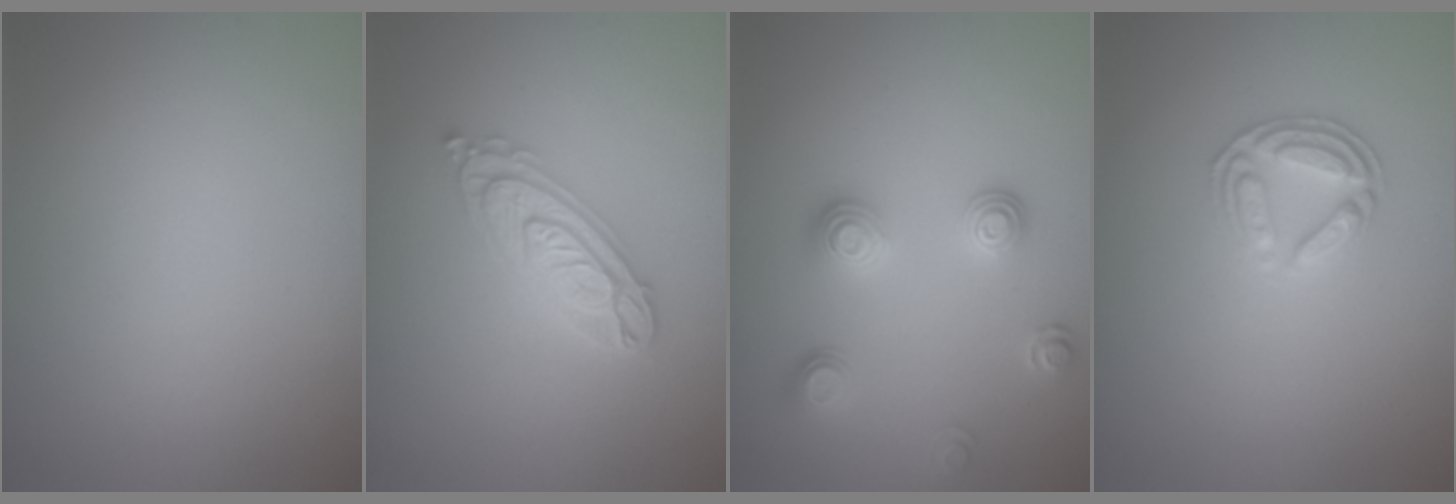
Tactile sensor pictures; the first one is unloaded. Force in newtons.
{"total": 4.3, "press": 4.2, "slide": 0.7}
{"total": 2.9, "press": 2.5, "slide": 1.5}
{"total": 2.7, "press": 2.6, "slide": 0.9}